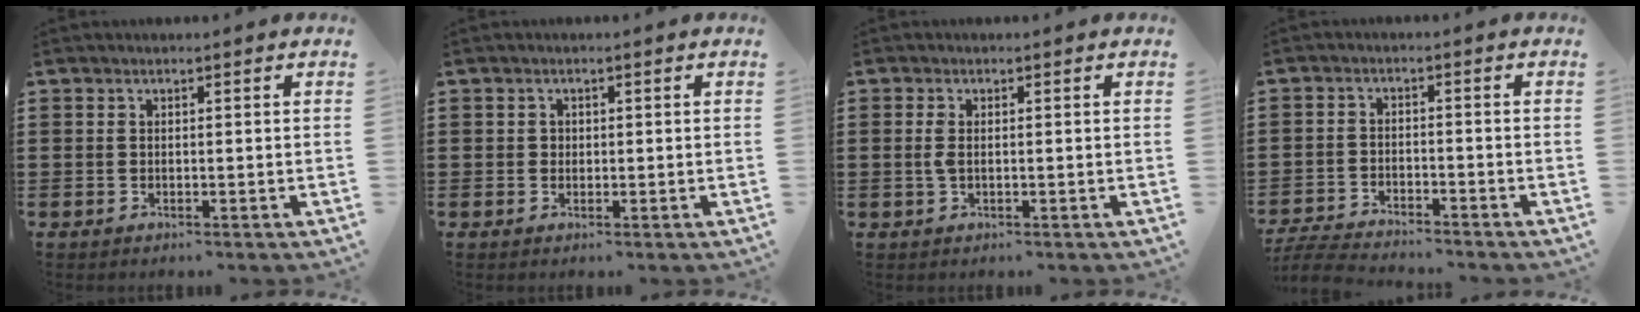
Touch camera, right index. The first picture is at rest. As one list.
[{"total": 0.7, "force": [0.1, 0.7, 0.1], "torque": [-0.004, 0.003, 0.003]}, {"total": 1.8, "force": [-0.1, 0.7, 1.7], "torque": [-0.040, -0.002, -0.004]}, {"total": 4.8, "force": [-4.7, 0.3, 0.8], "torque": [-0.026, -0.003, -0.096]}]